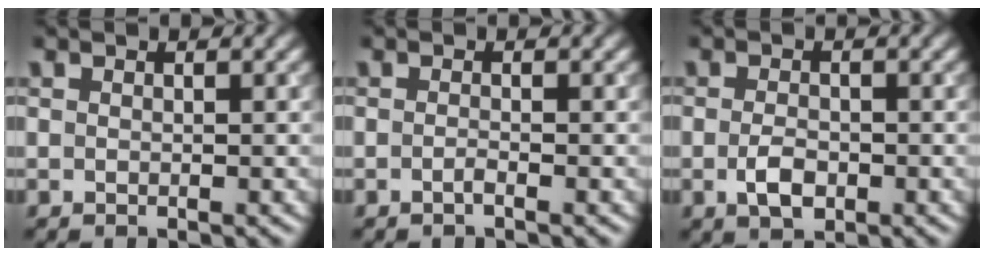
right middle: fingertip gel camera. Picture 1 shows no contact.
{"total": 0.8, "force": [-0.4, 0.2, 0.6], "torque": [-0.011, 0.001, -0.010]}
{"total": 2.3, "force": [-0.8, 1.2, 1.8], "torque": [-0.036, -0.002, -0.014]}